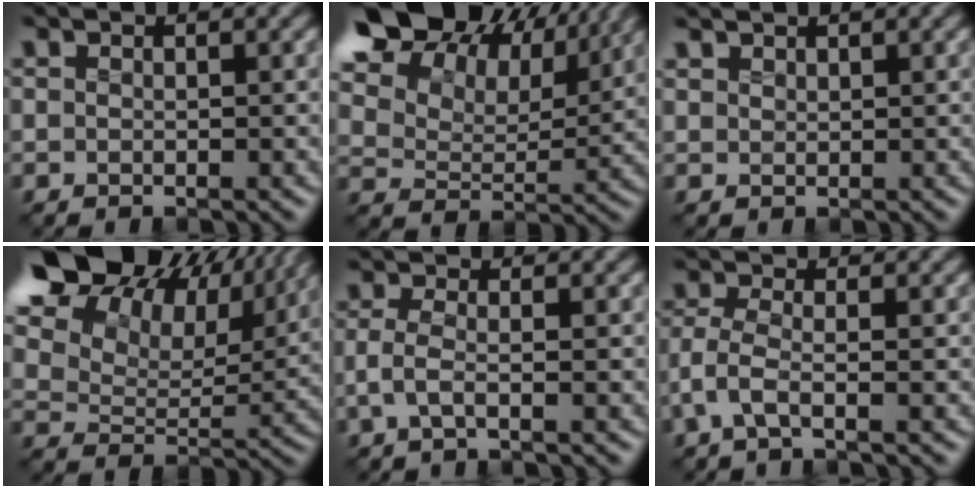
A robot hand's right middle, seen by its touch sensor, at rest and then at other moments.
{"total": 20.0, "force": [12.8, 11.8, 9.8], "torque": [-0.223, 0.055, 0.235]}
{"total": 1.2, "force": [1.2, 0.3, 0.1], "torque": [-0.008, 0.005, 0.028]}
{"total": 22.2, "force": [13.3, 13.8, 11.2], "torque": [-0.243, 0.068, 0.222]}
{"total": 2.0, "force": [-0.6, 0.5, 1.8], "torque": [-0.046, -0.005, -0.018]}
{"total": 2.6, "force": [-1.3, 0.6, 2.2], "torque": [-0.056, -0.003, -0.035]}